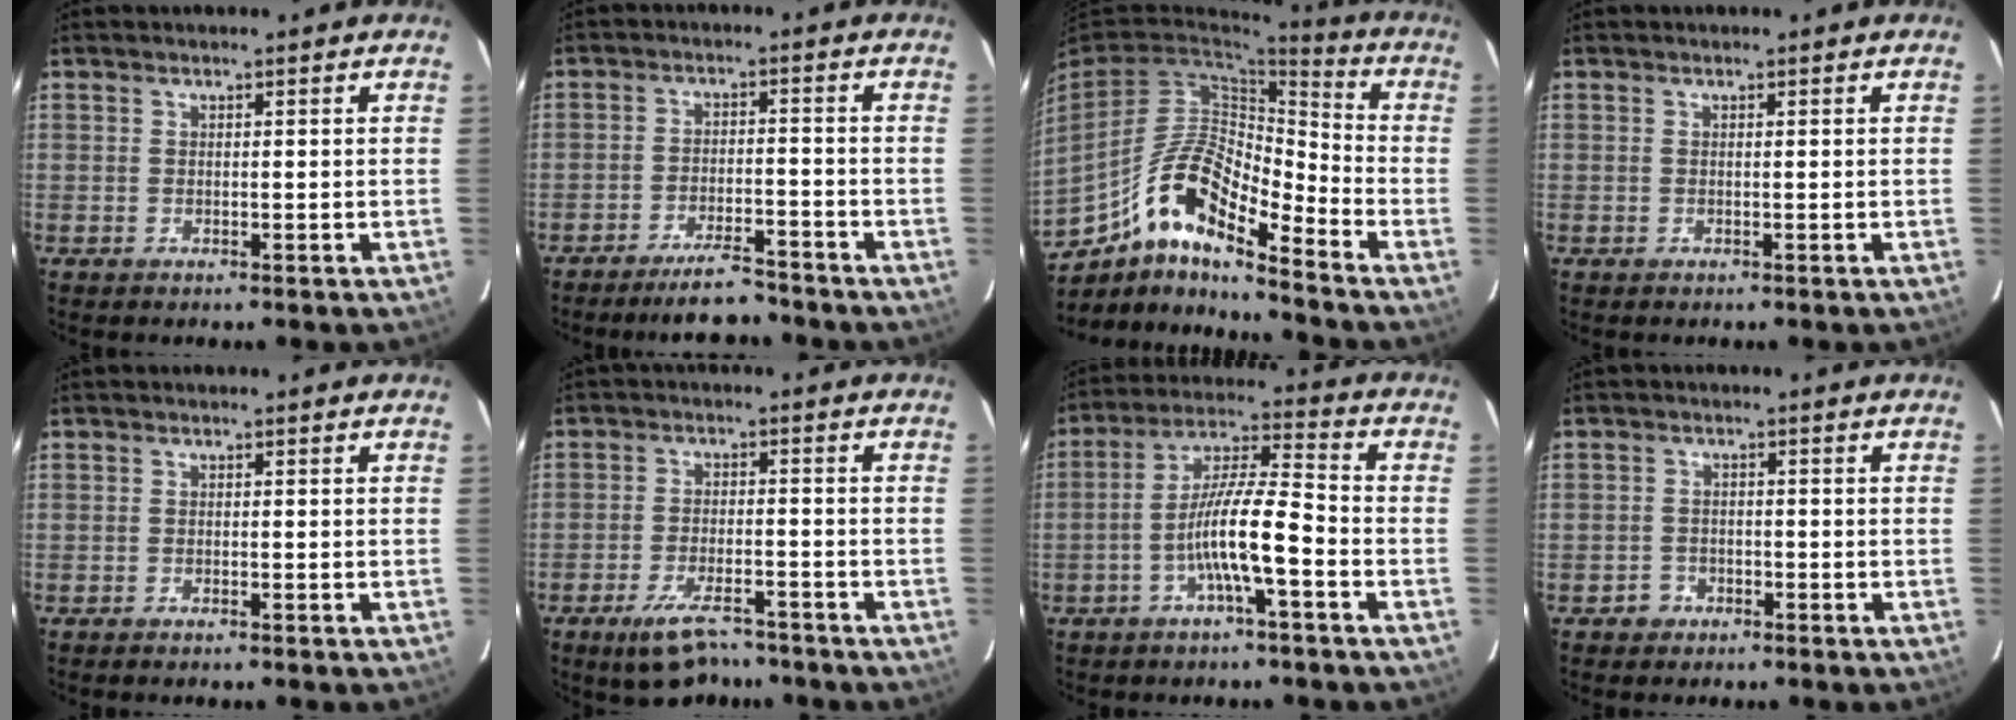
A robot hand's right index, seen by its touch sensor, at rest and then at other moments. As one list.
[{"total": 6.4, "force": [-5.8, 0.8, 2.6], "torque": [-0.042, -0.011, -0.101]}, {"total": 15.0, "force": [-10.3, 3.5, 10.4], "torque": [-0.196, 0.024, -0.186]}, {"total": 0.0}, {"total": 1.0, "force": [-0.9, 0.1, 0.5], "torque": [-0.010, -0.002, -0.010]}, {"total": 7.8, "force": [-5.9, 2.6, 4.3], "torque": [-0.082, -0.008, -0.097]}, {"total": 10.1, "force": [-3.6, 0.8, 9.4], "torque": [-0.178, 0.016, -0.066]}, {"total": 2.3, "force": [-1.3, 1.9, 0.0], "torque": [0.001, 0.010, -0.026]}]